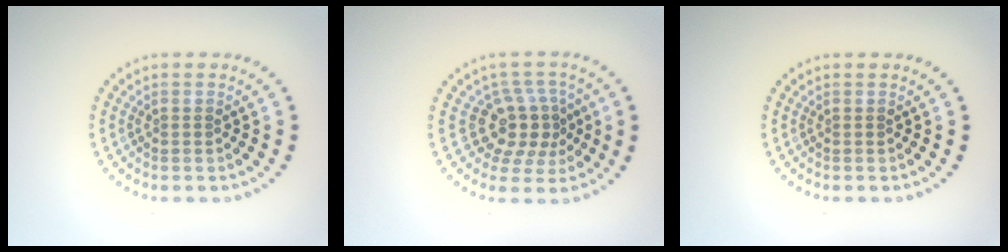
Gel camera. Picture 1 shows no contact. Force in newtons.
{"total": 3.8, "press": 3.1, "slide": 2.2}
{"total": 0.0}